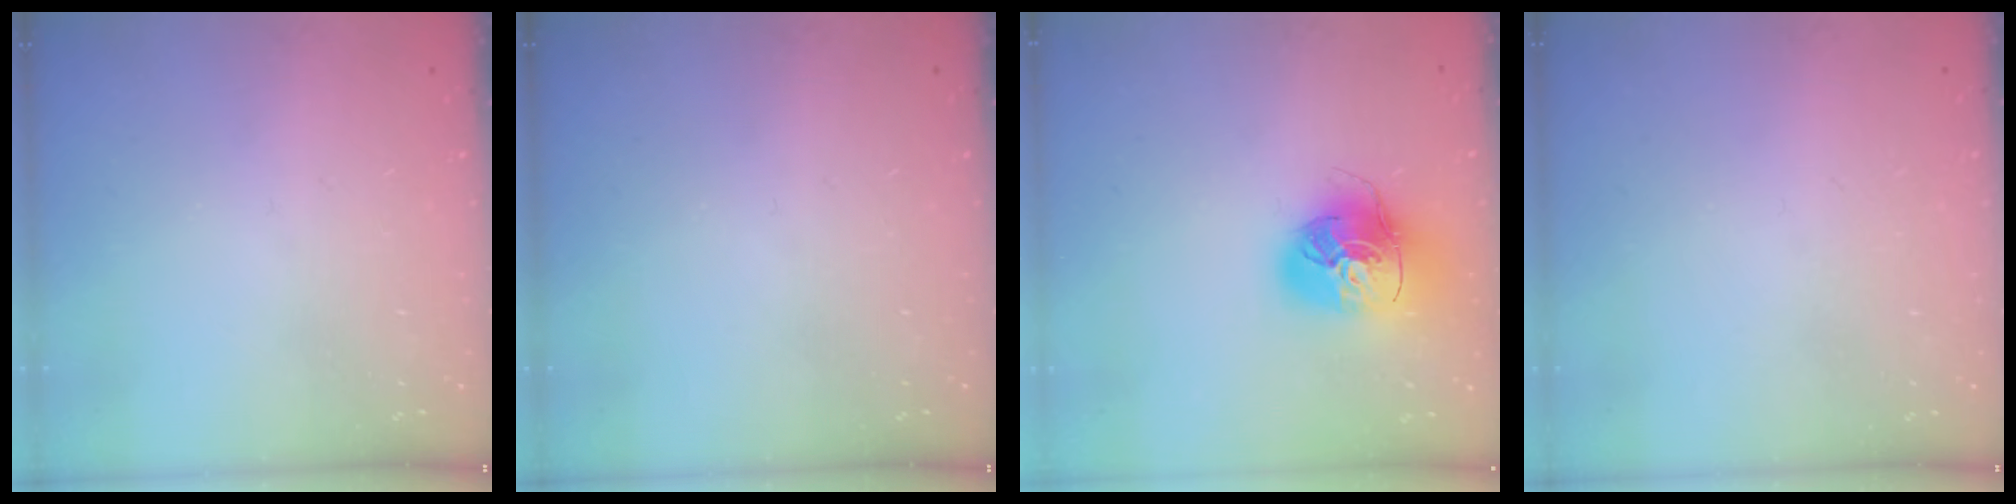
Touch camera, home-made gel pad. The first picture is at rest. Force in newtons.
{"total": 0.0}
{"total": 16.2, "press": 16.1, "slide": 2.0}
{"total": 0.8, "press": 0.8, "slide": 0.0}